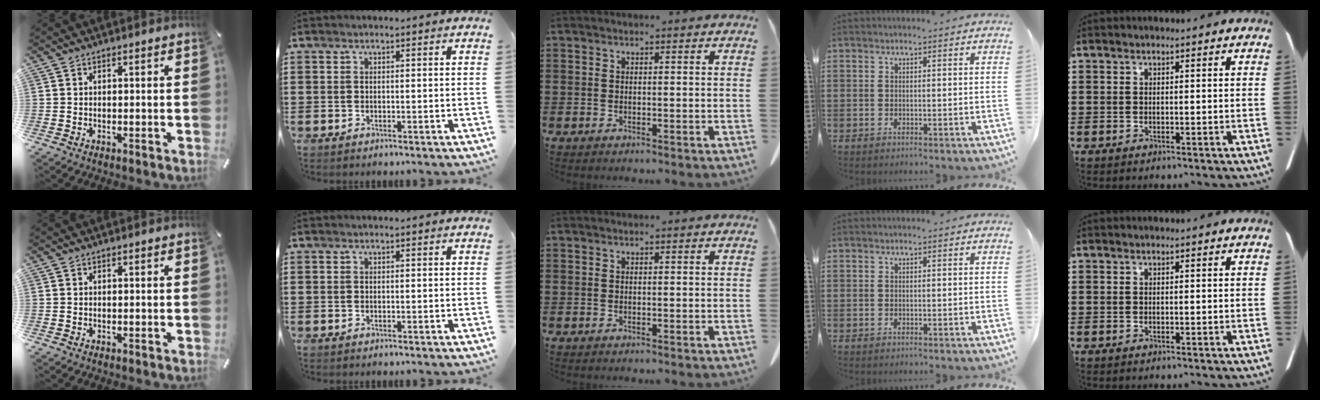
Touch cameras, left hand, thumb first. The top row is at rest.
{}